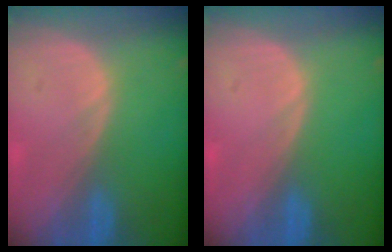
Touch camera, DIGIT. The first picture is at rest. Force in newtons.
{"total": 0.0}